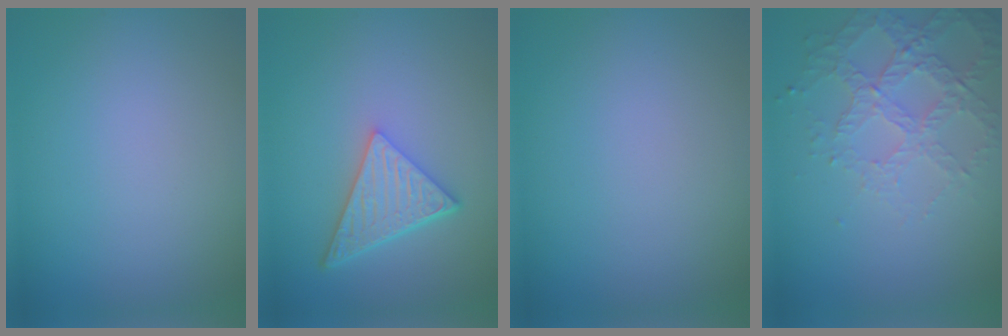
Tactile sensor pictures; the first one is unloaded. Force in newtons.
{"total": 5.1, "press": 3.8, "slide": 3.4}
{"total": 0.0}
{"total": 4.2, "press": 3.1, "slide": 2.9}